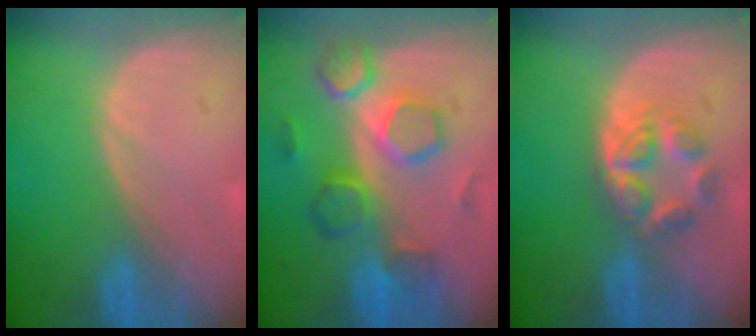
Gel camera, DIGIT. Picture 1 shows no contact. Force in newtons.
{"total": 8.3, "press": 8.2, "slide": 1.4}
{"total": 5.2, "press": 5.0, "slide": 1.4}